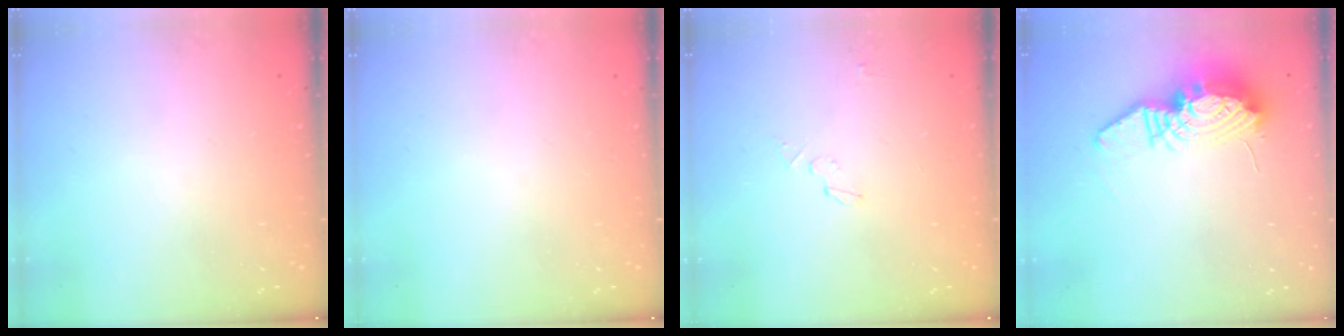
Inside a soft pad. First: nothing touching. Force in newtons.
{"total": 0.0}
{"total": 2.9, "press": 2.9, "slide": 0.3}
{"total": 12.1, "press": 12.1, "slide": 0.8}